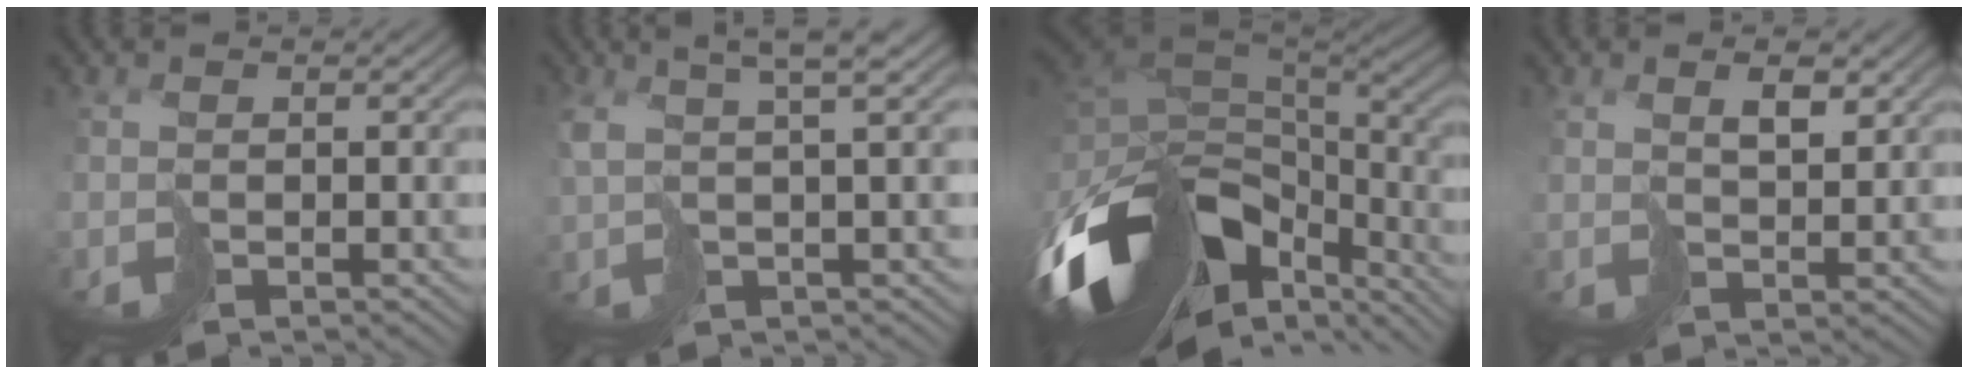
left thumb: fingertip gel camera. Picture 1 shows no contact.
{"total": 5.2, "force": [2.4, 1.0, 4.5], "torque": [-0.073, 0.015, 0.040]}
{"total": 16.8, "force": [-7.3, 9.0, 12.1], "torque": [-0.305, -0.028, -0.104]}
{"total": 3.0, "force": [2.2, 0.8, 1.9], "torque": [-0.034, -0.001, 0.045]}